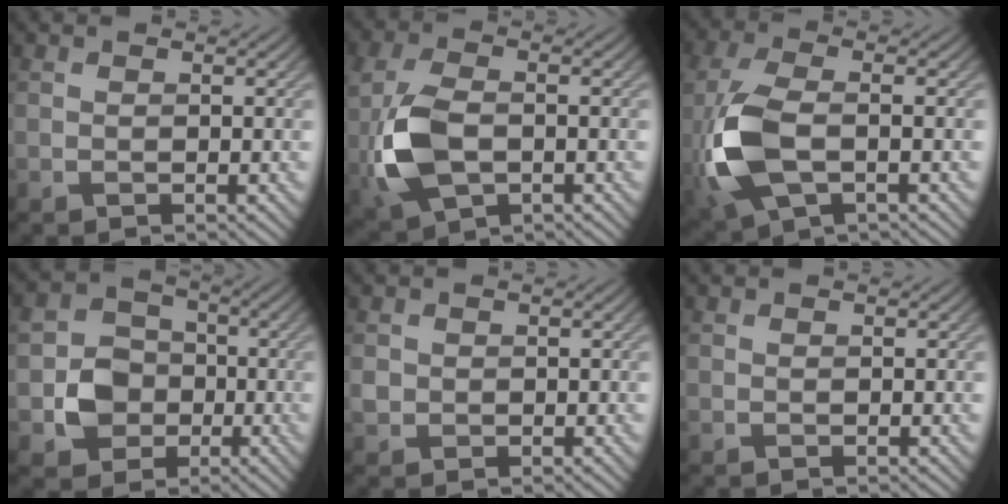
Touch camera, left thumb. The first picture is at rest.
{"total": 9.1, "force": [-1.7, 5.3, 7.2], "torque": [-0.188, -0.010, -0.036]}
{"total": 10.4, "force": [-2.0, 5.2, 8.7], "torque": [-0.229, -0.015, -0.043]}
{"total": 6.1, "force": [-1.2, 5.5, 2.5], "torque": [-0.055, 0.002, -0.036]}
{"total": 1.3, "force": [0.1, 1.3, 0.1], "torque": [-0.004, -0.003, -0.003]}
{"total": 0.0}